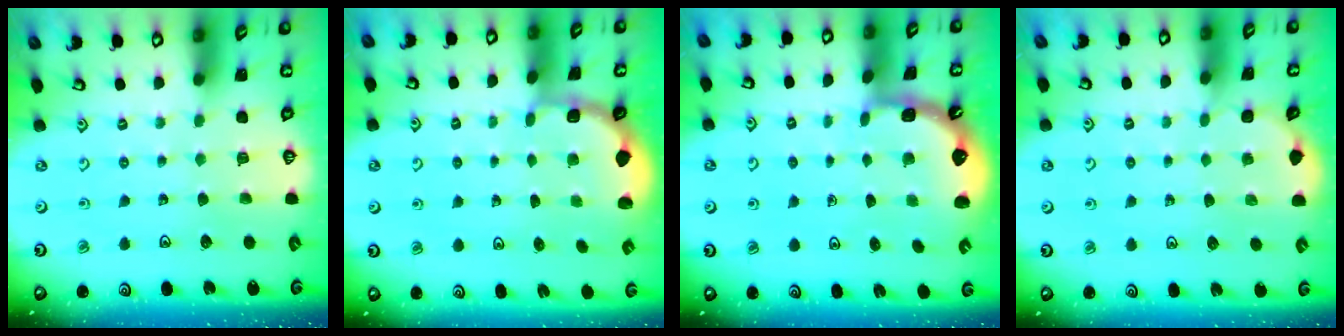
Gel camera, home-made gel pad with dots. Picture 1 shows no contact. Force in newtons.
{"total": 1.9, "press": 1.7, "slide": 0.7}
{"total": 1.4, "press": 1.4, "slide": 0.1}
{"total": 2.1, "press": 2.1, "slide": 0.2}